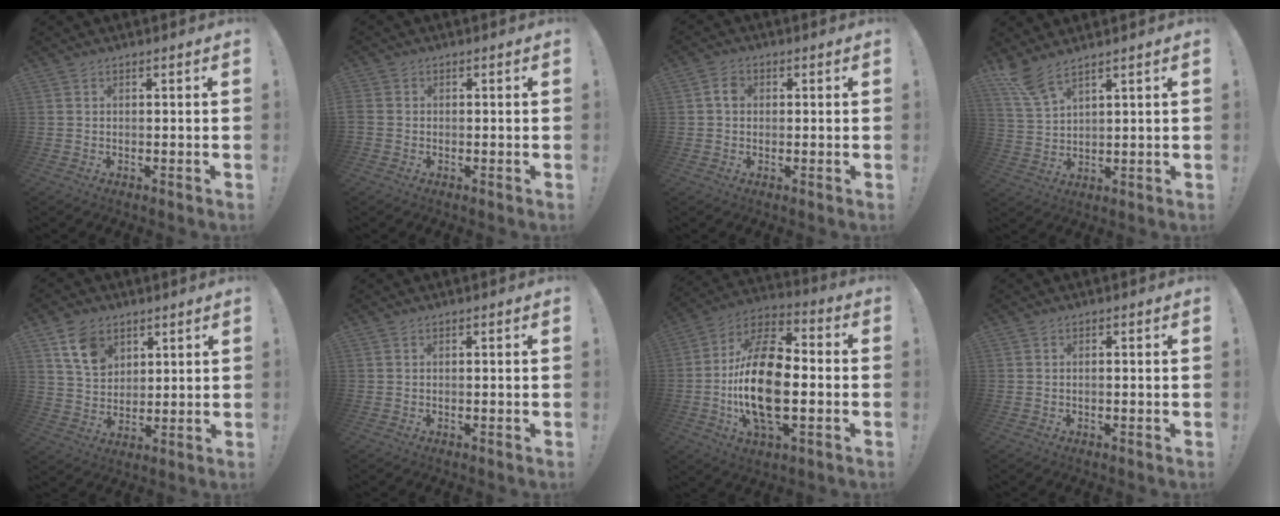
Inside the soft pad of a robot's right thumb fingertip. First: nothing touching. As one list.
[{"total": 1.9, "force": [-0.6, 1.6, 0.8], "torque": [-0.013, 0.006, -0.010]}, {"total": 3.3, "force": [0.1, 2.7, 1.9], "torque": [-0.027, 0.006, 0.000]}, {"total": 6.9, "force": [5.5, 1.4, 3.9], "torque": [-0.086, -0.026, 0.105]}, {"total": 10.5, "force": [5.8, 7.4, 4.7], "torque": [-0.076, -0.023, 0.114]}, {"total": 0.0}, {"total": 22.1, "force": [-3.0, 10.9, 19.0], "torque": [-0.365, 0.007, -0.051]}, {"total": 0.6, "force": [-0.3, -0.1, 0.5], "torque": [-0.013, 0.001, -0.006]}]